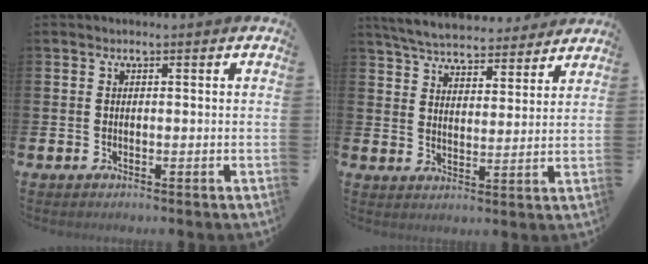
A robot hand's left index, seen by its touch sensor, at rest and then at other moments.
{"total": 6.2, "force": [5.9, 1.3, 1.1], "torque": [-0.043, -0.035, 0.104]}